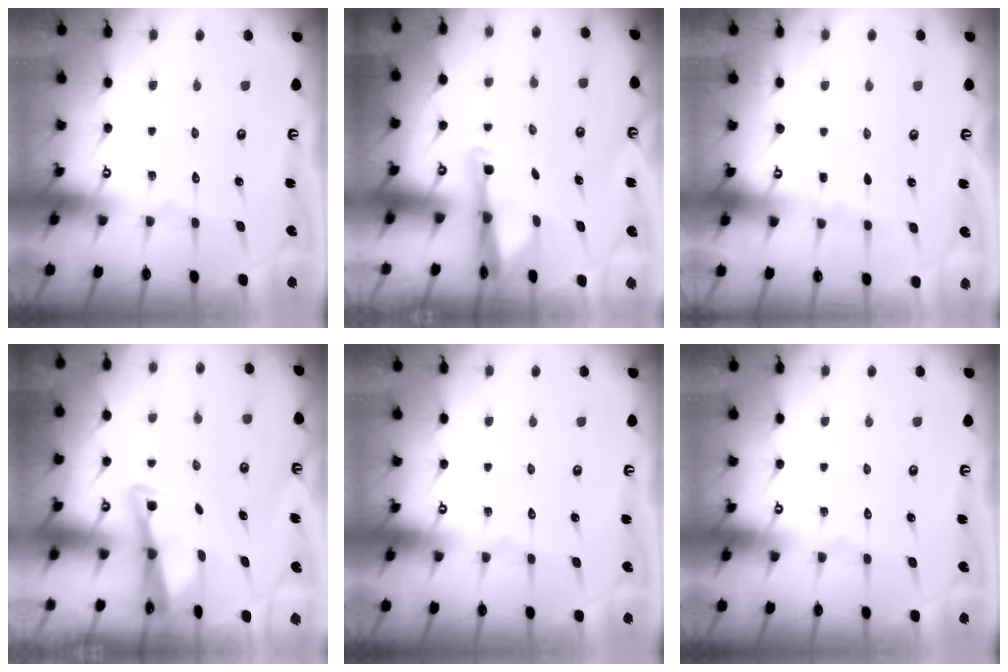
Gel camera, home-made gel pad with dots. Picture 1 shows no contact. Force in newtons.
{"total": 2.7, "press": 2.7, "slide": 0.4}
{"total": 2.3, "press": 2.3, "slide": 0.3}
{"total": 2.9, "press": 2.9, "slide": 0.3}
{"total": 0.0}
{"total": 0.0}